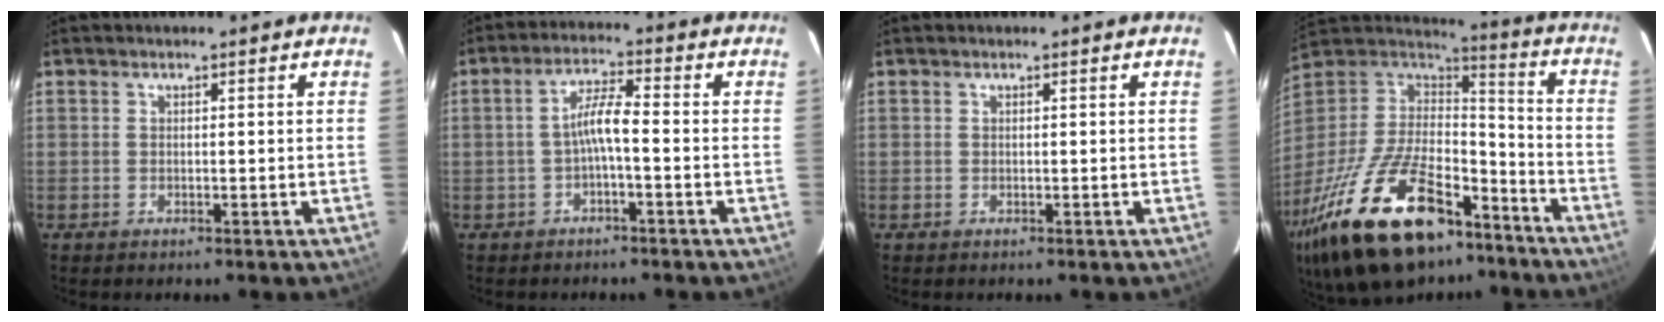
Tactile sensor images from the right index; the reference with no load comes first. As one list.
[{"total": 4.3, "force": [-1.5, 0.4, 4.0], "torque": [-0.084, 0.012, -0.027]}, {"total": 0.0}, {"total": 33.8, "force": [-21.6, 15.0, 21.3], "torque": [-0.426, -0.026, -0.340]}]